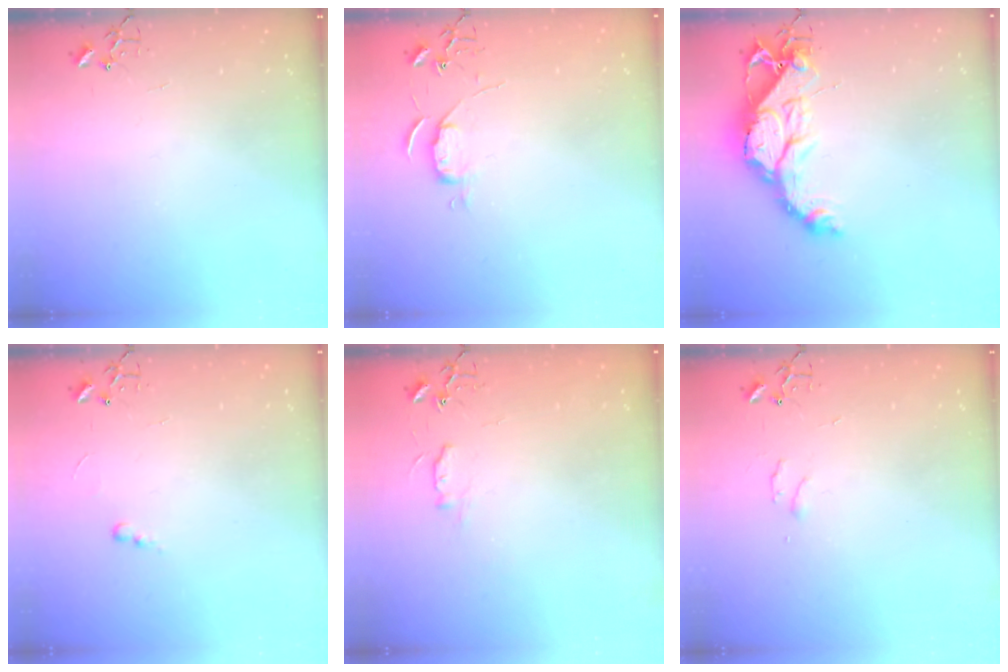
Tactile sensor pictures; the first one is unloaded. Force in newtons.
{"total": 5.4, "press": 5.4, "slide": 0.7}
{"total": 16.6, "press": 16.5, "slide": 1.3}
{"total": 4.0, "press": 3.9, "slide": 0.6}
{"total": 5.6, "press": 5.6, "slide": 0.7}
{"total": 4.6, "press": 4.6, "slide": 0.5}